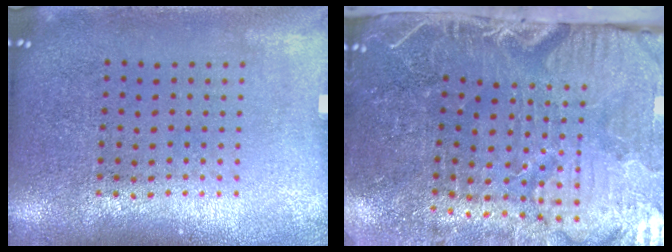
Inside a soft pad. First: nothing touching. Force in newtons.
{"total": 5.4, "press": 4.4, "slide": 3.2}